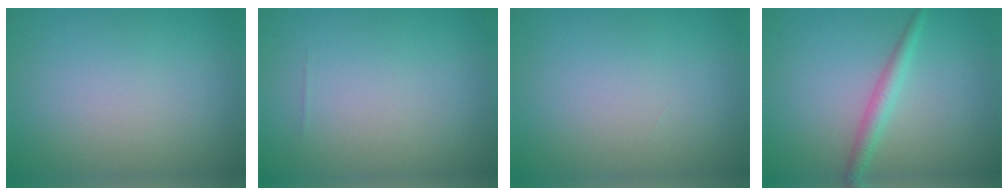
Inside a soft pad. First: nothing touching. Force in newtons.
{"total": 0.0}
{"total": 0.0}
{"total": 2.1, "press": 2.1, "slide": 0.0}